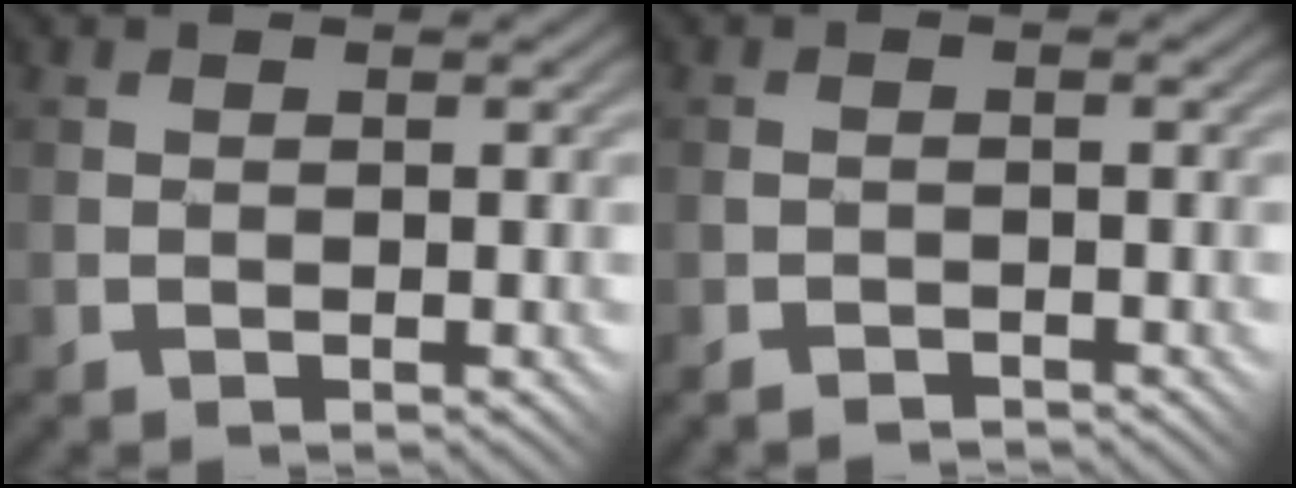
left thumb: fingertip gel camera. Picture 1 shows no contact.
{"total": 1.0, "force": [-1.0, 0.1, -0.1], "torque": [0.000, 0.006, -0.025]}